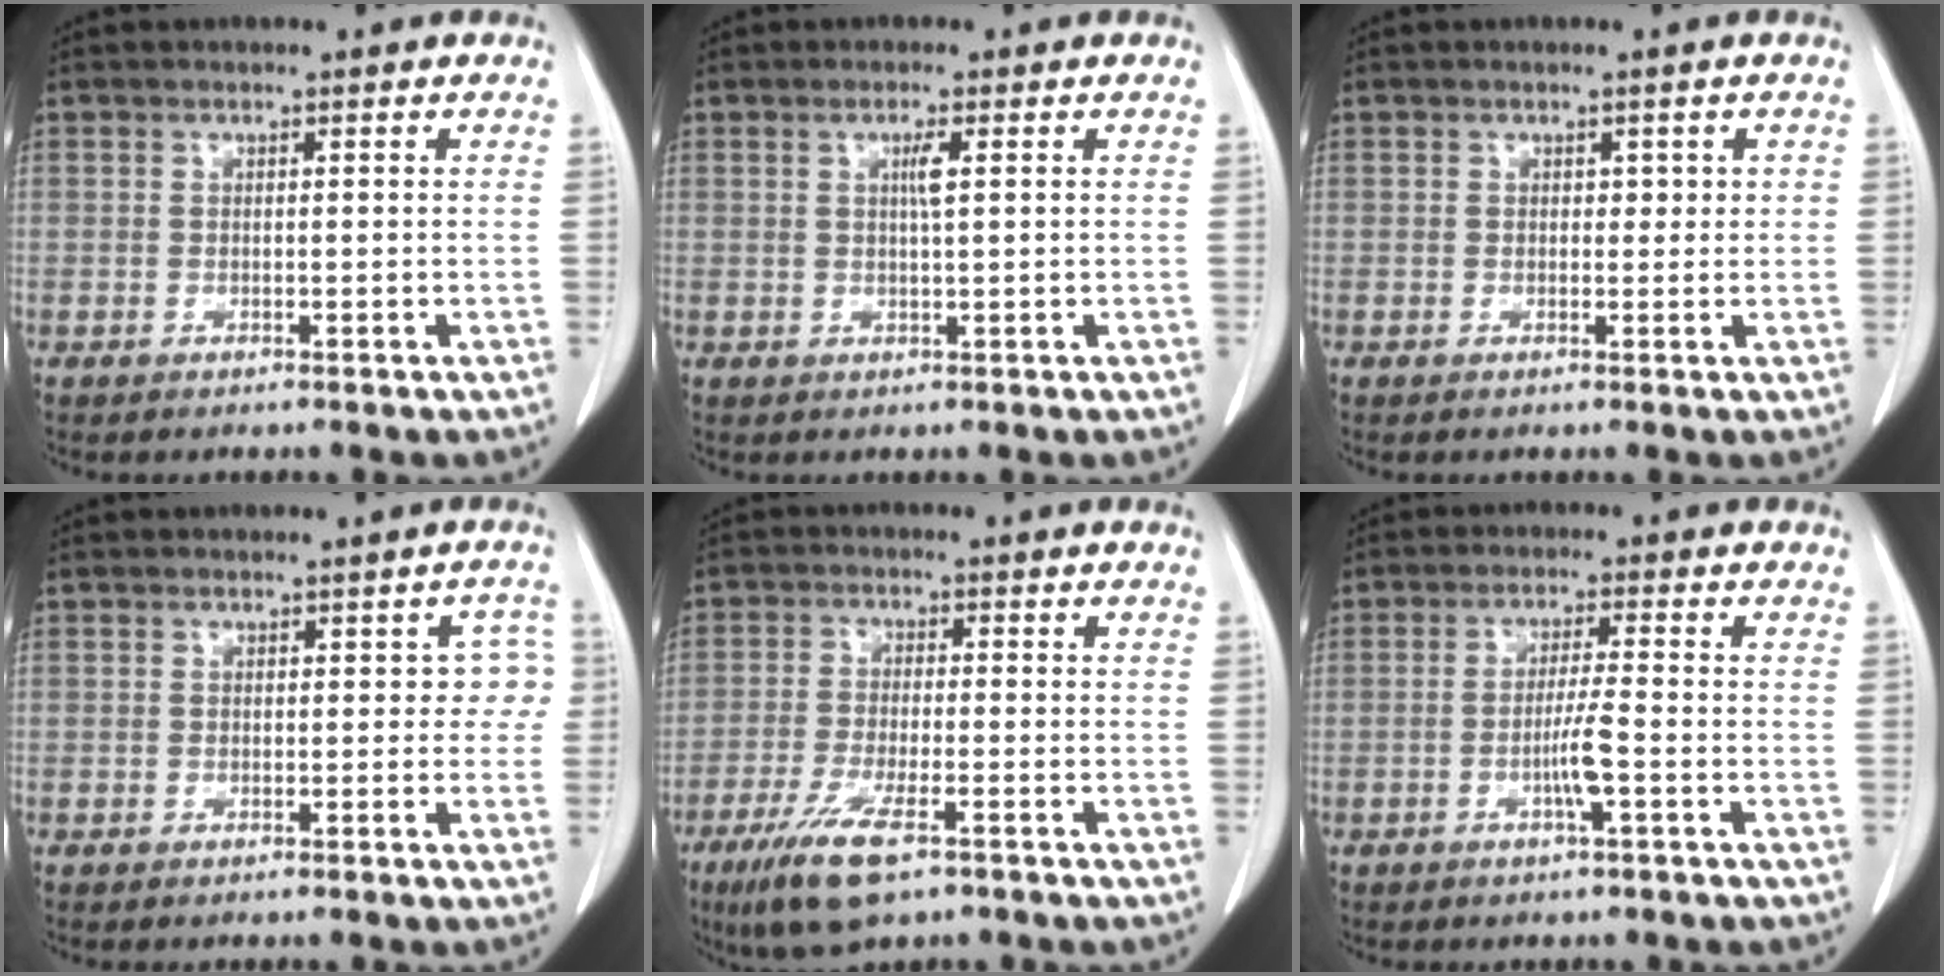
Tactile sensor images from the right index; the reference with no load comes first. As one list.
[{"total": 2.0, "force": [0.5, -0.1, 1.9], "torque": [-0.037, 0.000, 0.009]}, {"total": 1.4, "force": [0.4, 1.0, 0.8], "torque": [-0.001, 0.001, 0.003]}, {"total": 2.7, "force": [0.1, 1.8, 1.9], "torque": [-0.002, 0.022, -0.003]}, {"total": 8.6, "force": [-5.2, 1.8, 6.6], "torque": [-0.133, -0.020, -0.089]}, {"total": 4.2, "force": [-1.4, -0.4, 3.9], "torque": [-0.078, -0.002, -0.026]}]